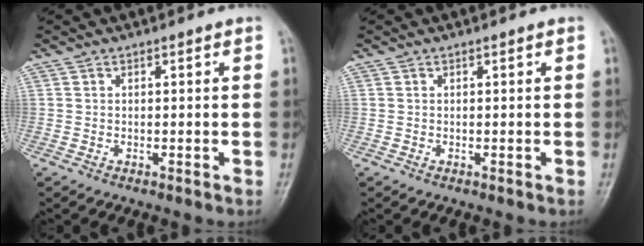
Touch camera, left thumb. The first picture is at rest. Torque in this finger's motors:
{"motor_torque": [0.00, 0.00, -0.05, 0.03, 0.00]}